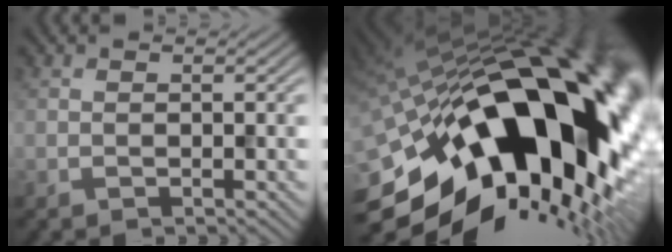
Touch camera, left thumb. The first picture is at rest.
{"total": 22.1, "force": [-5.0, 10.4, 18.8], "torque": [-0.319, -0.043, -0.090]}